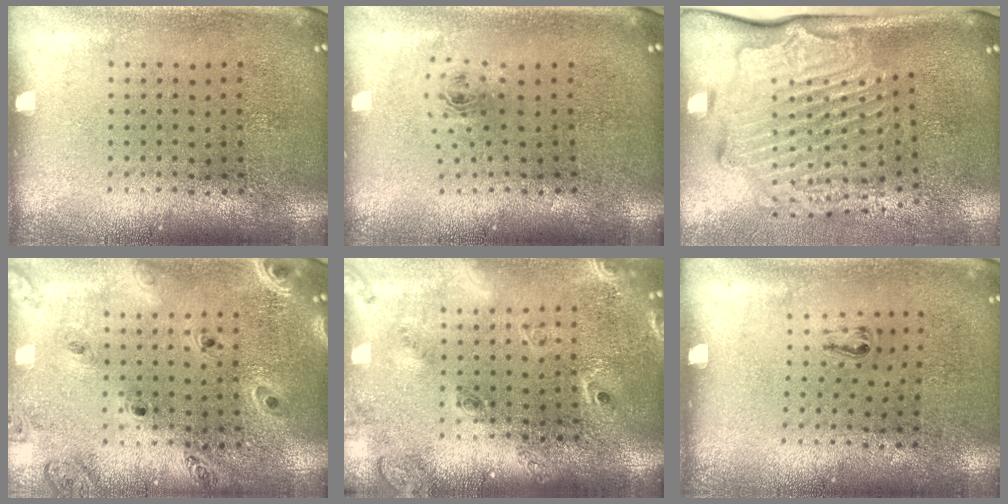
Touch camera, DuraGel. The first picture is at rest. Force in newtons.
{"total": 0.9, "press": 0.4, "slide": 0.8}
{"total": 3.1, "press": 2.3, "slide": 2.1}
{"total": 1.4, "press": 1.4, "slide": 0.2}
{"total": 2.3, "press": 1.7, "slide": 1.5}
{"total": 0.5, "press": 0.2, "slide": 0.5}